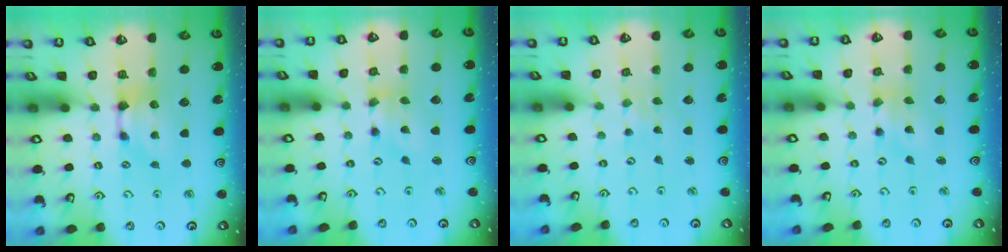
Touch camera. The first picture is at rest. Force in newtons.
{"total": 2.3, "press": 1.7, "slide": 1.5}
{"total": 5.3, "press": 5.2, "slide": 0.2}
{"total": 1.3, "press": 0.7, "slide": 1.0}